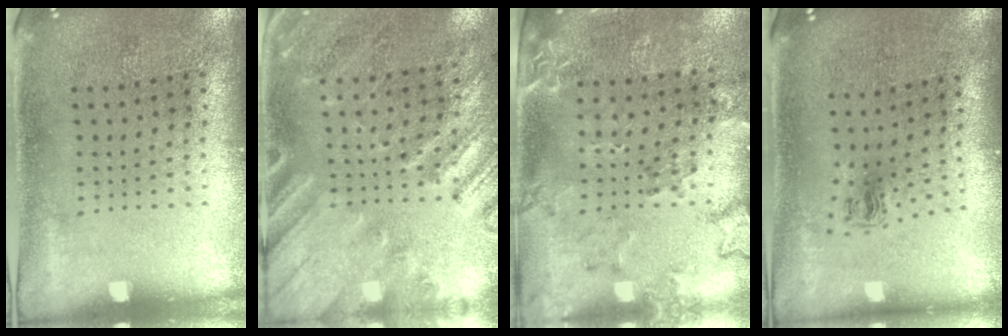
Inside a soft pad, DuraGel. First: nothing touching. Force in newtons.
{"total": 2.4, "press": 1.9, "slide": 1.6}
{"total": 1.9, "press": 1.6, "slide": 1.1}
{"total": 0.7, "press": 0.4, "slide": 0.6}